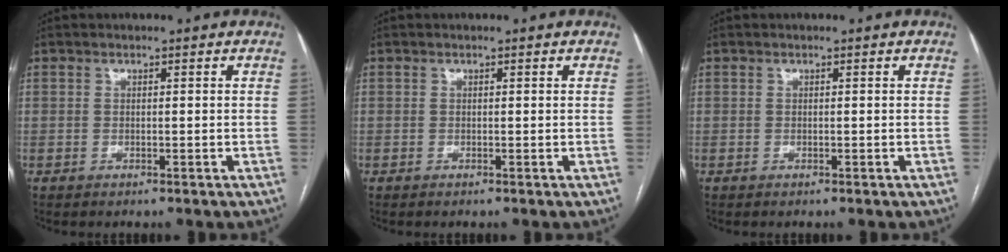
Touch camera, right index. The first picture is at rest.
{"total": 0.0}
{"total": 0.0}